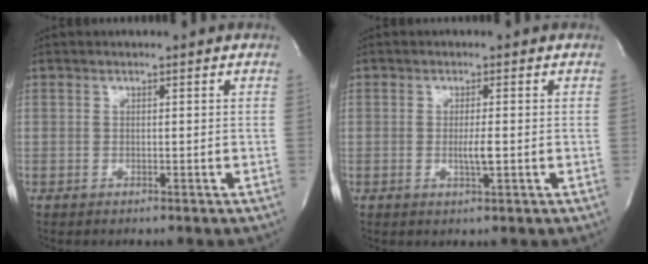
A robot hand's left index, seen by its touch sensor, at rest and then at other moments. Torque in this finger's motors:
{"motor_torque": [0.16, 0.09, 0.02, 0.01]}